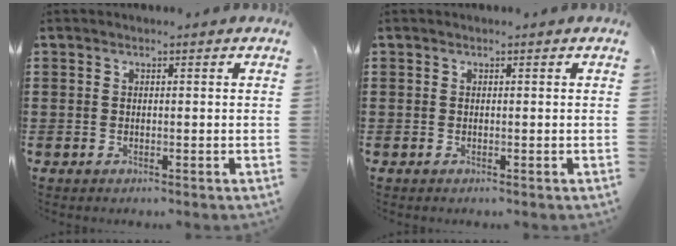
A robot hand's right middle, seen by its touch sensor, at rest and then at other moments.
{"total": 0.0}